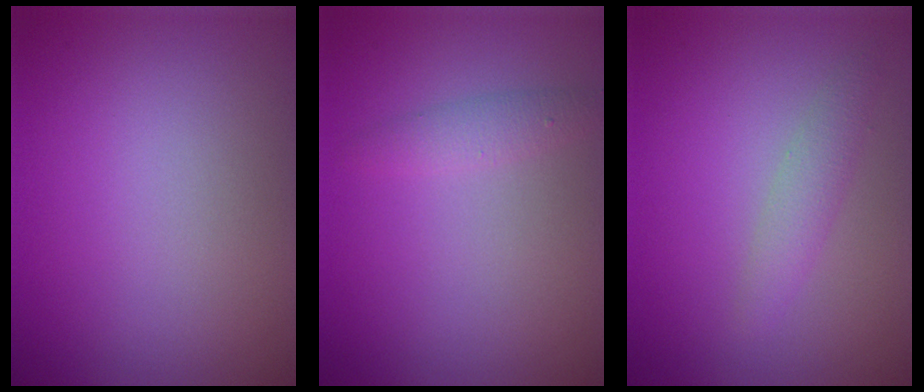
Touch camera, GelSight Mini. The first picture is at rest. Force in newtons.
{"total": 1.3, "press": 1.3, "slide": 0.0}
{"total": 1.7, "press": 1.7, "slide": 0.1}